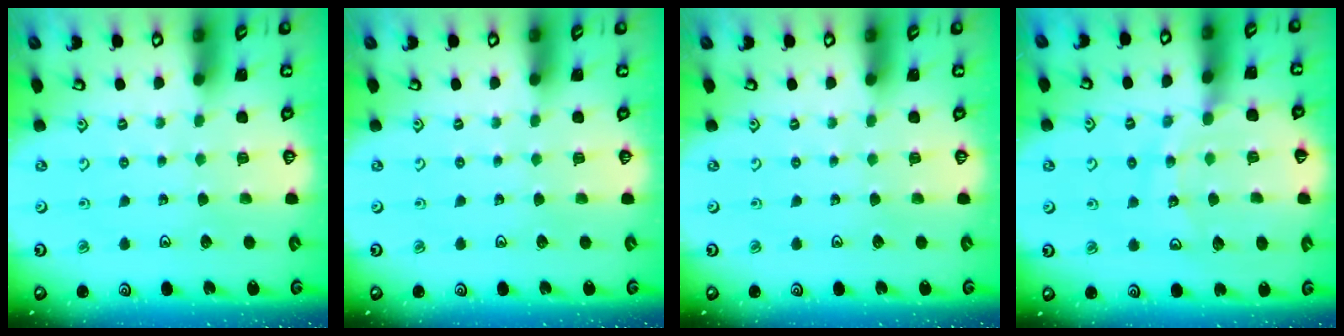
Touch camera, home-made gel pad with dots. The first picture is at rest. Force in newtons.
{"total": 0.0}
{"total": 0.0}
{"total": 12.7, "press": 12.6, "slide": 1.6}